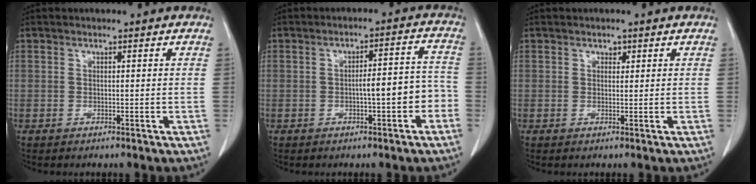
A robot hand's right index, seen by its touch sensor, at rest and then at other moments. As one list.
[{"total": 5.9, "force": [-2.0, 1.4, 5.4], "torque": [-0.073, 0.030, -0.023]}, {"total": 0.9, "force": [0.5, 0.6, 0.4], "torque": [-0.002, -0.002, 0.008]}]